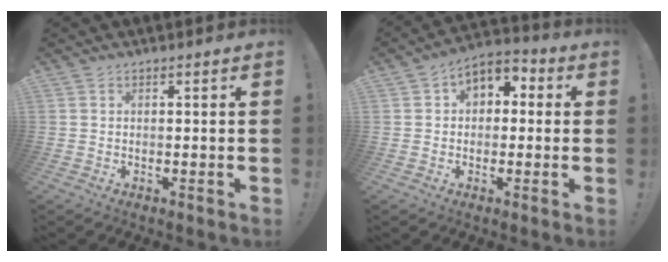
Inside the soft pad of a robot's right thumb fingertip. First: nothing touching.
{"total": 5.8, "force": [0.8, 4.9, 3.0], "torque": [-0.048, 0.009, 0.021]}